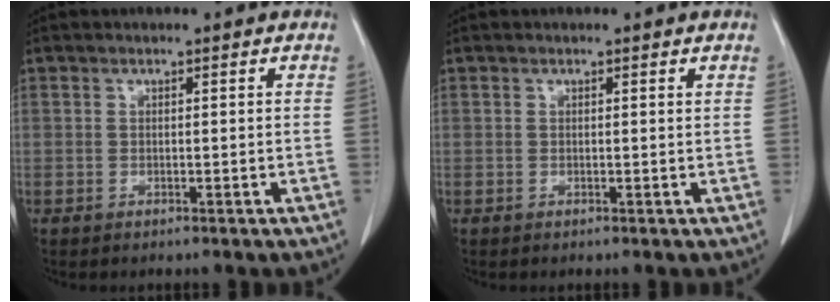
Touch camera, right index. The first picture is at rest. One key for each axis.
{"total": 0.0}